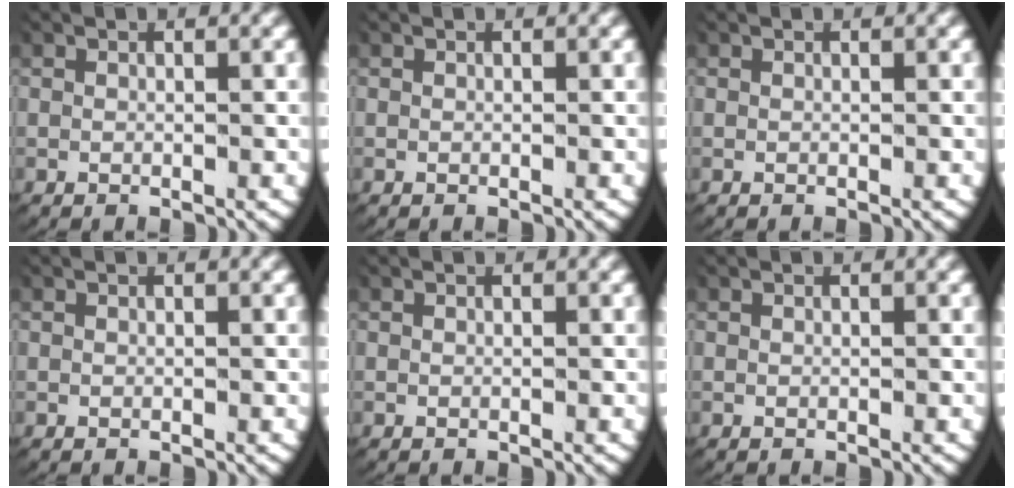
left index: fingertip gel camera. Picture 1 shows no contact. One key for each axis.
{"total": 0.0}
{"total": 0.0}
{"total": 0.0}
{"total": 0.0}
{"total": 0.0}